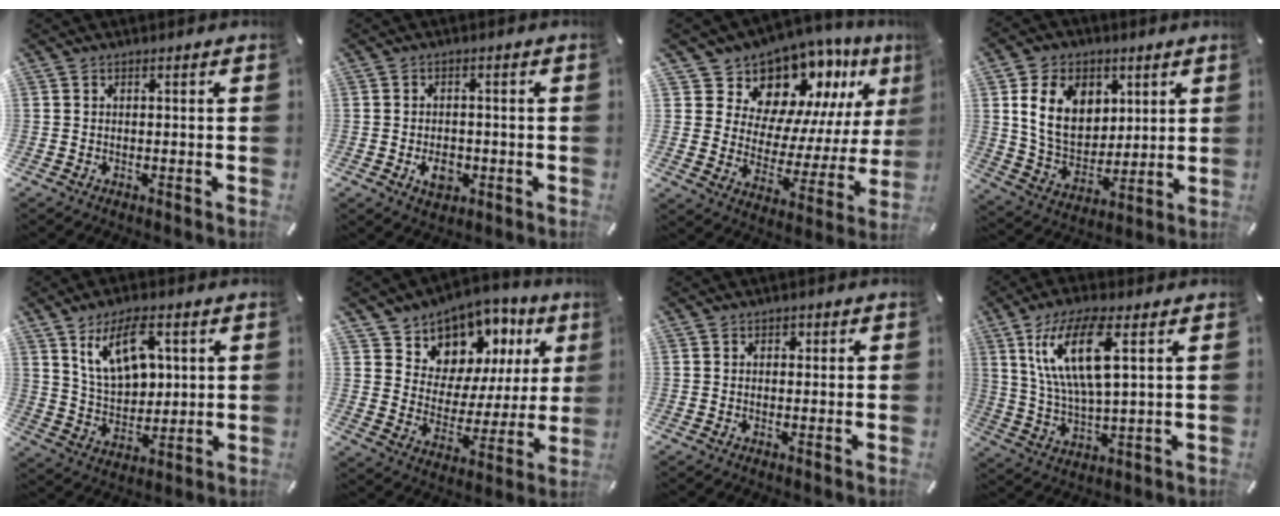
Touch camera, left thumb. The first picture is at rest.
{"total": 5.3, "force": [-1.5, 3.9, 3.3], "torque": [-0.061, 0.001, -0.027]}
{"total": 13.5, "force": [11.2, 7.2, 2.3], "torque": [-0.037, -0.127, 0.192]}
{"total": 14.5, "force": [4.7, 11.2, 8.0], "torque": [-0.153, -0.010, 0.087]}
{"total": 12.5, "force": [6.0, 7.4, 8.1], "torque": [-0.151, -0.010, 0.108]}
{"total": 9.9, "force": [6.9, 7.0, 0.6], "torque": [-0.014, -0.089, 0.124]}
{"total": 1.0, "force": [0.3, 0.9, 0.3], "torque": [0.002, 0.002, 0.002]}
{"total": 14.8, "force": [6.2, 4.8, 12.6], "torque": [-0.283, 0.001, 0.100]}